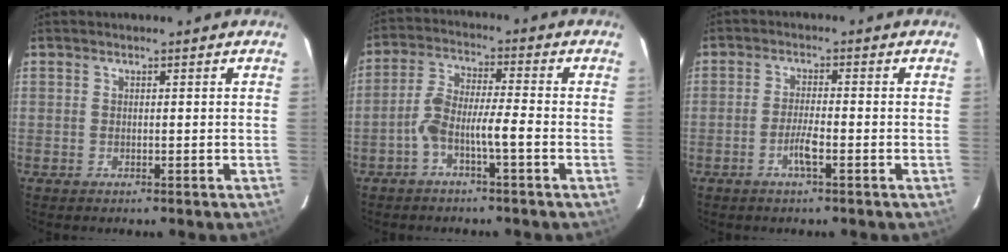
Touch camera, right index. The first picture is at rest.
{"total": 6.5, "force": [-2.7, 0.7, 5.9], "torque": [-0.118, 0.024, -0.050]}
{"total": 3.3, "force": [-1.5, 0.2, 2.9], "torque": [-0.056, -0.001, -0.031]}